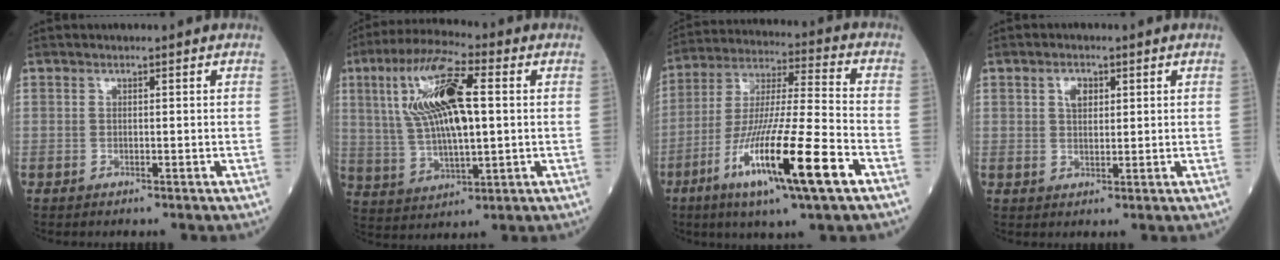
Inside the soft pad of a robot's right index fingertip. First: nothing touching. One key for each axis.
{"total": 15.4, "fx": 3.2, "fy": 3.9, "fz": 14.6, "tx": -0.293, "ty": 0.021, "tz": 0.059}
{"total": 19.1, "fx": -8.4, "fy": 0.7, "fz": 17.2, "tx": -0.338, "ty": -0.036, "tz": -0.154}
{"total": 2.7, "fx": 1.1, "fy": 1.6, "fz": 1.9, "tx": -0.034, "ty": 0.005, "tz": 0.019}